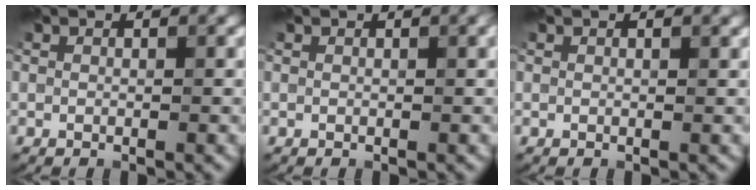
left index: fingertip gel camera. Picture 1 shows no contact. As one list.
[{"total": 1.1, "force": [0.5, 0.3, 1.0], "torque": [-0.009, 0.007, 0.005]}, {"total": 0.8, "force": [0.5, 0.2, 0.6], "torque": [-0.007, 0.004, 0.008]}]